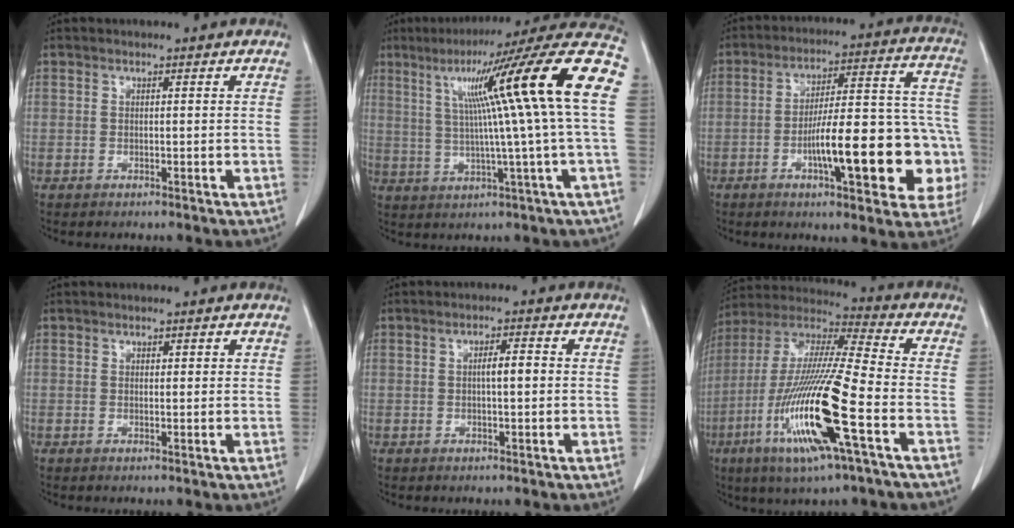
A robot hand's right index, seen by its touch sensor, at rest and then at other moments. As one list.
[{"total": 20.8, "force": [4.2, -1.5, 20.3], "torque": [-0.281, 0.038, 0.056]}, {"total": 20.7, "force": [-5.9, 4.5, 19.3], "torque": [-0.195, 0.042, -0.070]}, {"total": 1.0, "force": [0.5, 0.5, 0.7], "torque": [-0.006, 0.000, 0.006]}, {"total": 2.8, "force": [0.1, 0.6, 2.7], "torque": [-0.047, 0.004, 0.001]}, {"total": 20.0, "force": [-7.1, 1.0, 18.6], "torque": [-0.399, -0.030, -0.139]}]